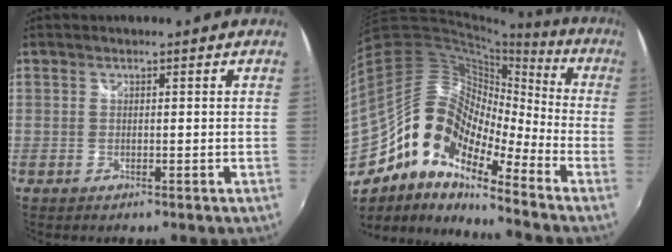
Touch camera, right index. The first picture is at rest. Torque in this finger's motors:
{"motor_torque": [1.11, -1.03, 0.29, -0.02]}